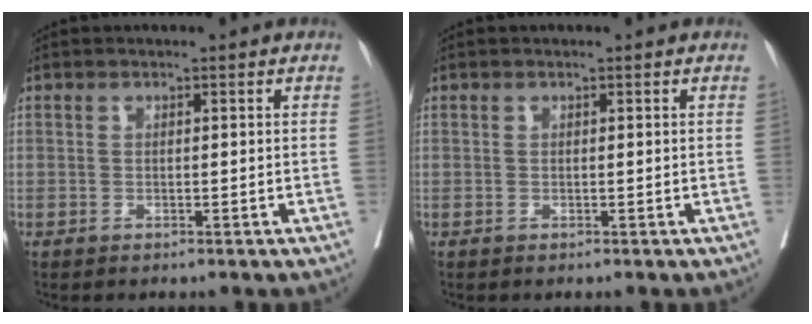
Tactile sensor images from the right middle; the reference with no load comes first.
{"total": 0.0}